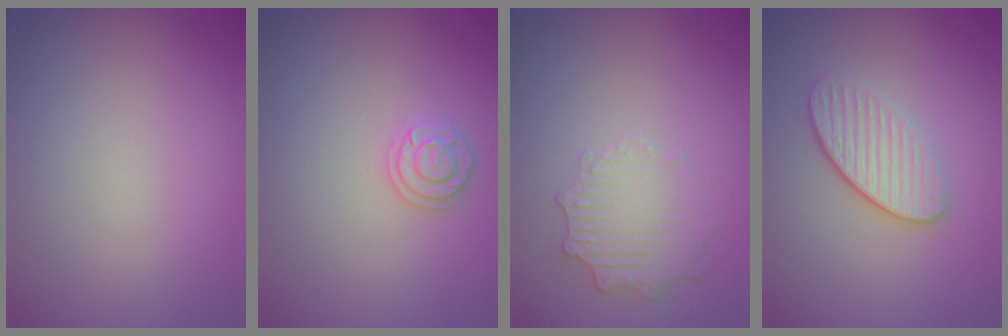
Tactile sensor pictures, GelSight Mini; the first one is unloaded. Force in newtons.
{"total": 1.9, "press": 1.9, "slide": 0.2}
{"total": 2.5, "press": 2.3, "slide": 1.0}
{"total": 3.6, "press": 2.9, "slide": 2.1}